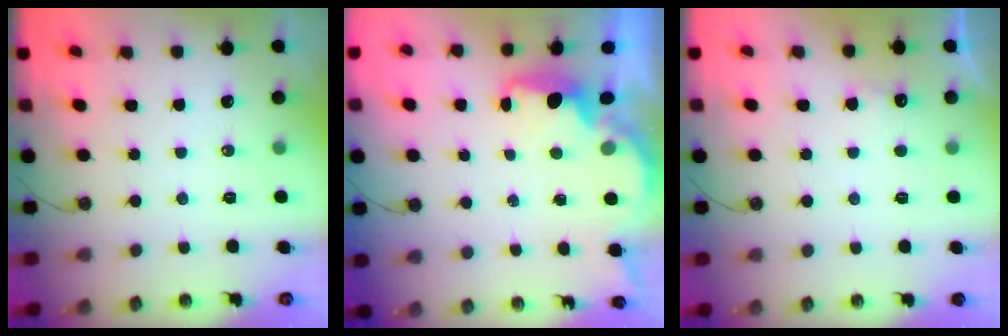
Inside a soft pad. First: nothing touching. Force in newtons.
{"total": 2.2, "press": 2.0, "slide": 0.8}
{"total": 6.4, "press": 6.3, "slide": 1.3}